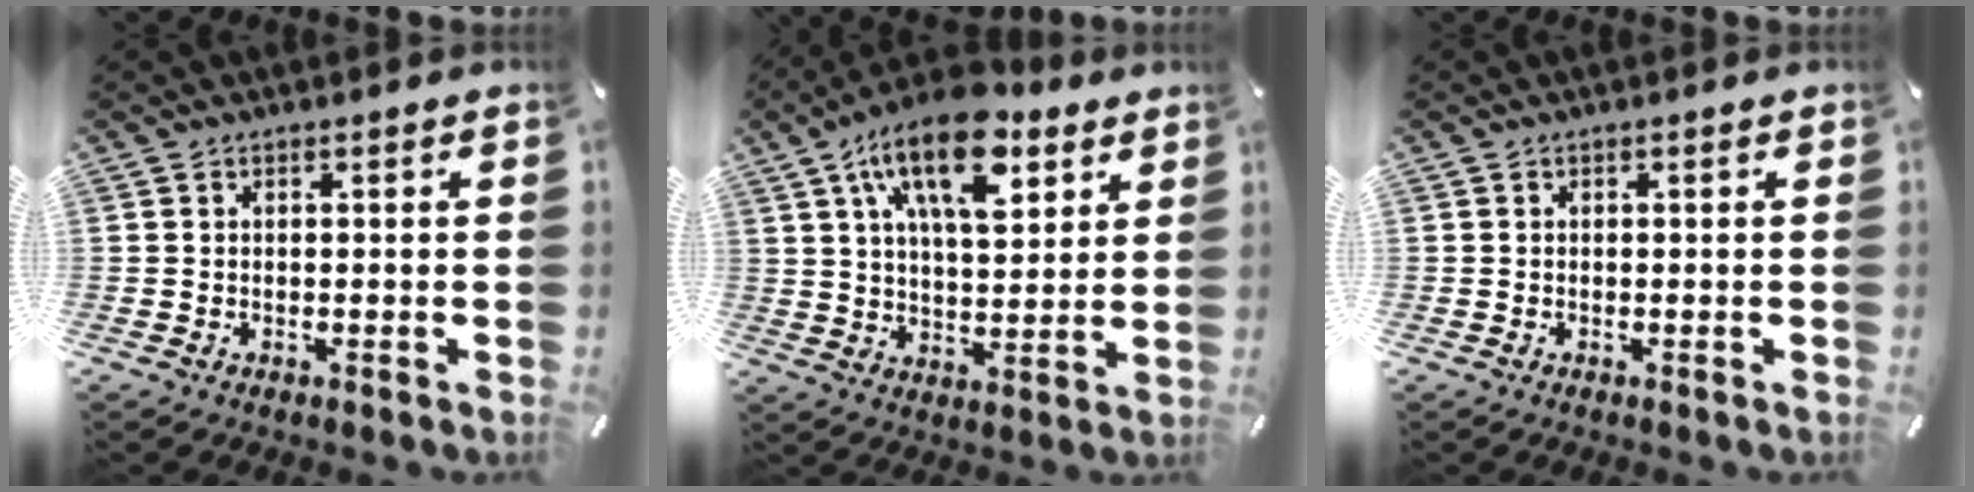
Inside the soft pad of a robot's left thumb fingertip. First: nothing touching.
{"total": 16.7, "force": [9.6, 7.9, 11.3], "torque": [-0.189, -0.031, 0.163]}
{"total": 0.0}